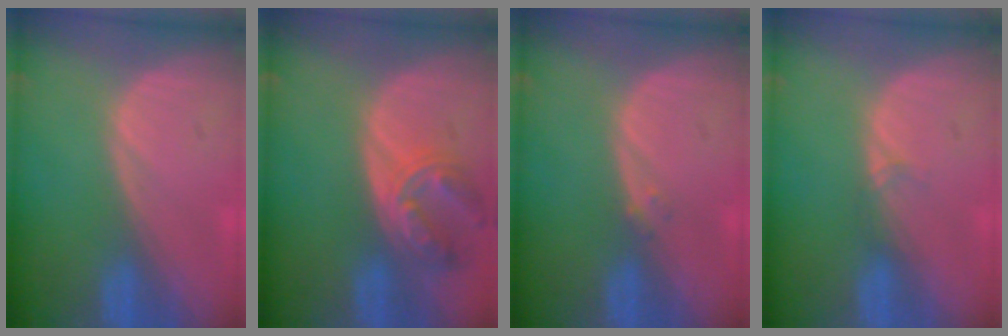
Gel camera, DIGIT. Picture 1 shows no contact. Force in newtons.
{"total": 7.6, "press": 6.6, "slide": 3.7}
{"total": 1.0, "press": 0.9, "slide": 0.4}
{"total": 0.9, "press": 0.8, "slide": 0.2}